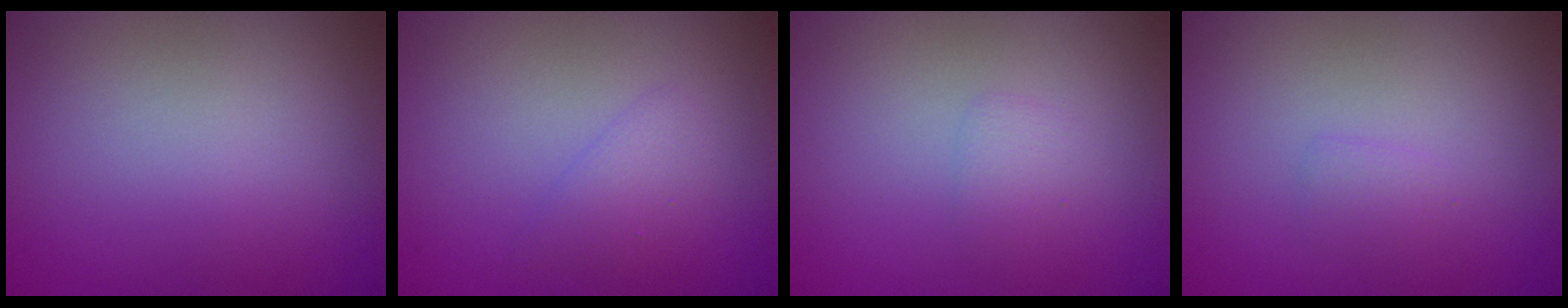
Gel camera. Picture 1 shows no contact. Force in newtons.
{"total": 1.4, "press": 1.4, "slide": 0.1}
{"total": 0.9, "press": 0.9, "slide": 0.1}
{"total": 0.7, "press": 0.7, "slide": 0.1}